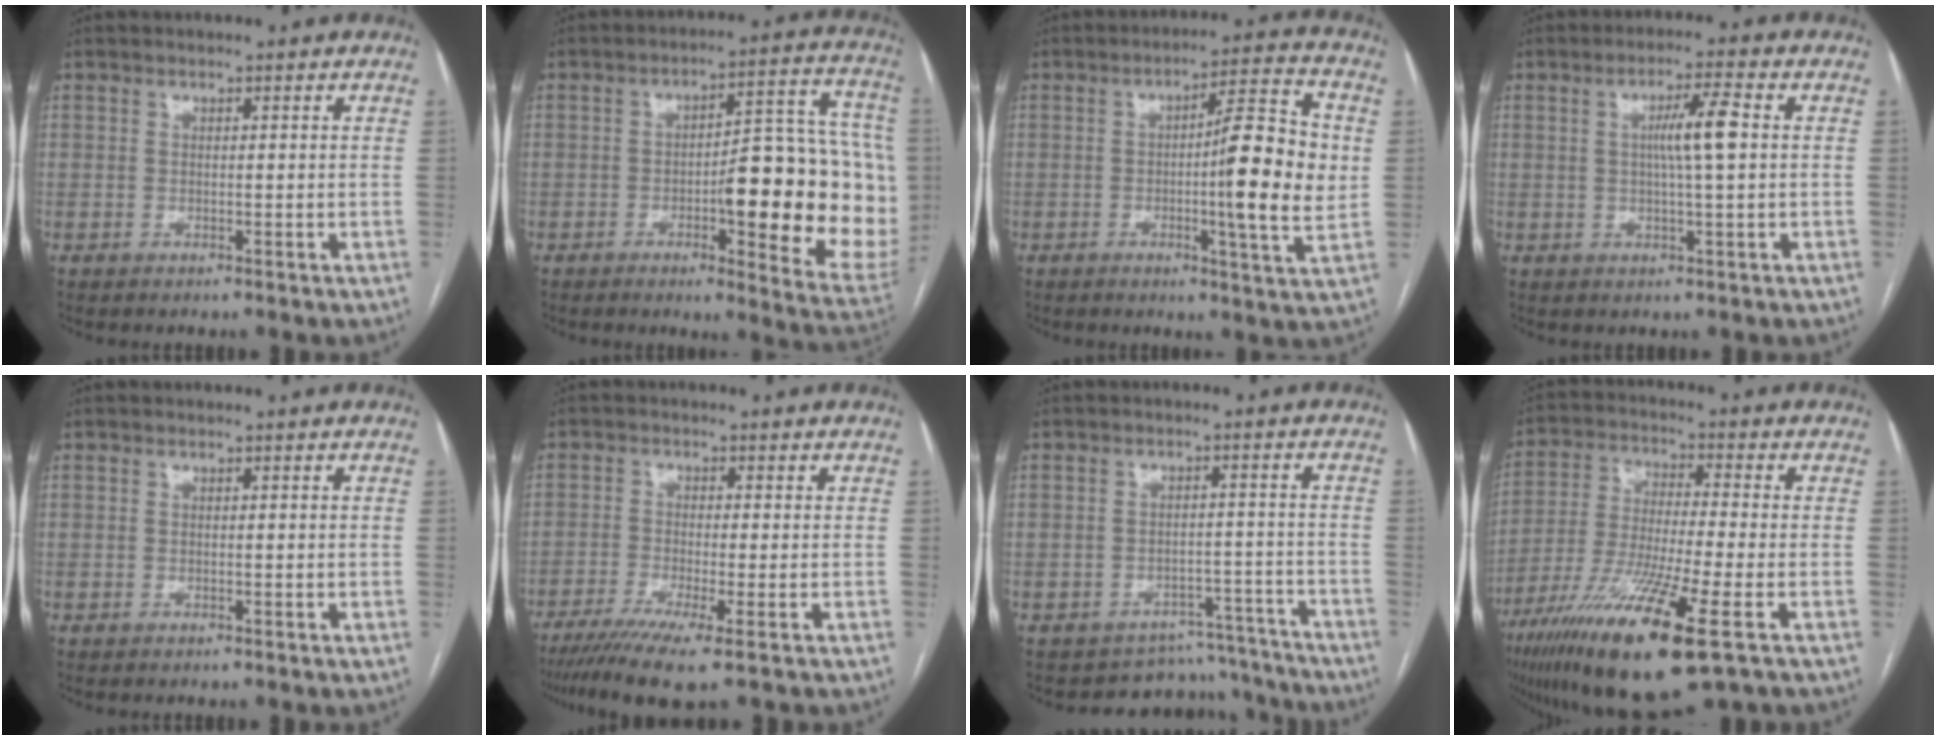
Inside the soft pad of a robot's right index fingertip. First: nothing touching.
{"total": 21.2, "force": [-2.9, 5.0, 20.4], "torque": [-0.184, 0.030, -0.023]}
{"total": 13.8, "force": [0.1, 0.7, 13.7], "torque": [-0.192, 0.004, -0.005]}
{"total": 5.7, "force": [0.6, -0.1, 5.7], "torque": [-0.100, 0.004, 0.011]}
{"total": 0.0}
{"total": 8.1, "force": [-5.6, -0.2, 5.9], "torque": [-0.096, -0.018, -0.091]}
{"total": 9.5, "force": [-8.7, 3.5, -1.4], "torque": [0.042, 0.049, -0.104]}
{"total": 17.1, "force": [-8.9, 0.7, 14.6], "torque": [-0.295, -0.046, -0.161]}